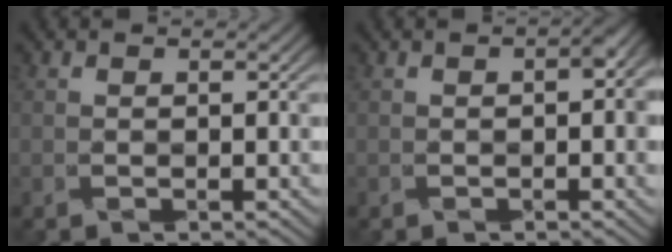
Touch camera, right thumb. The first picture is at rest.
{"total": 3.9, "force": [0.0, 1.8, 3.4], "torque": [-0.043, -0.001, 0.002]}